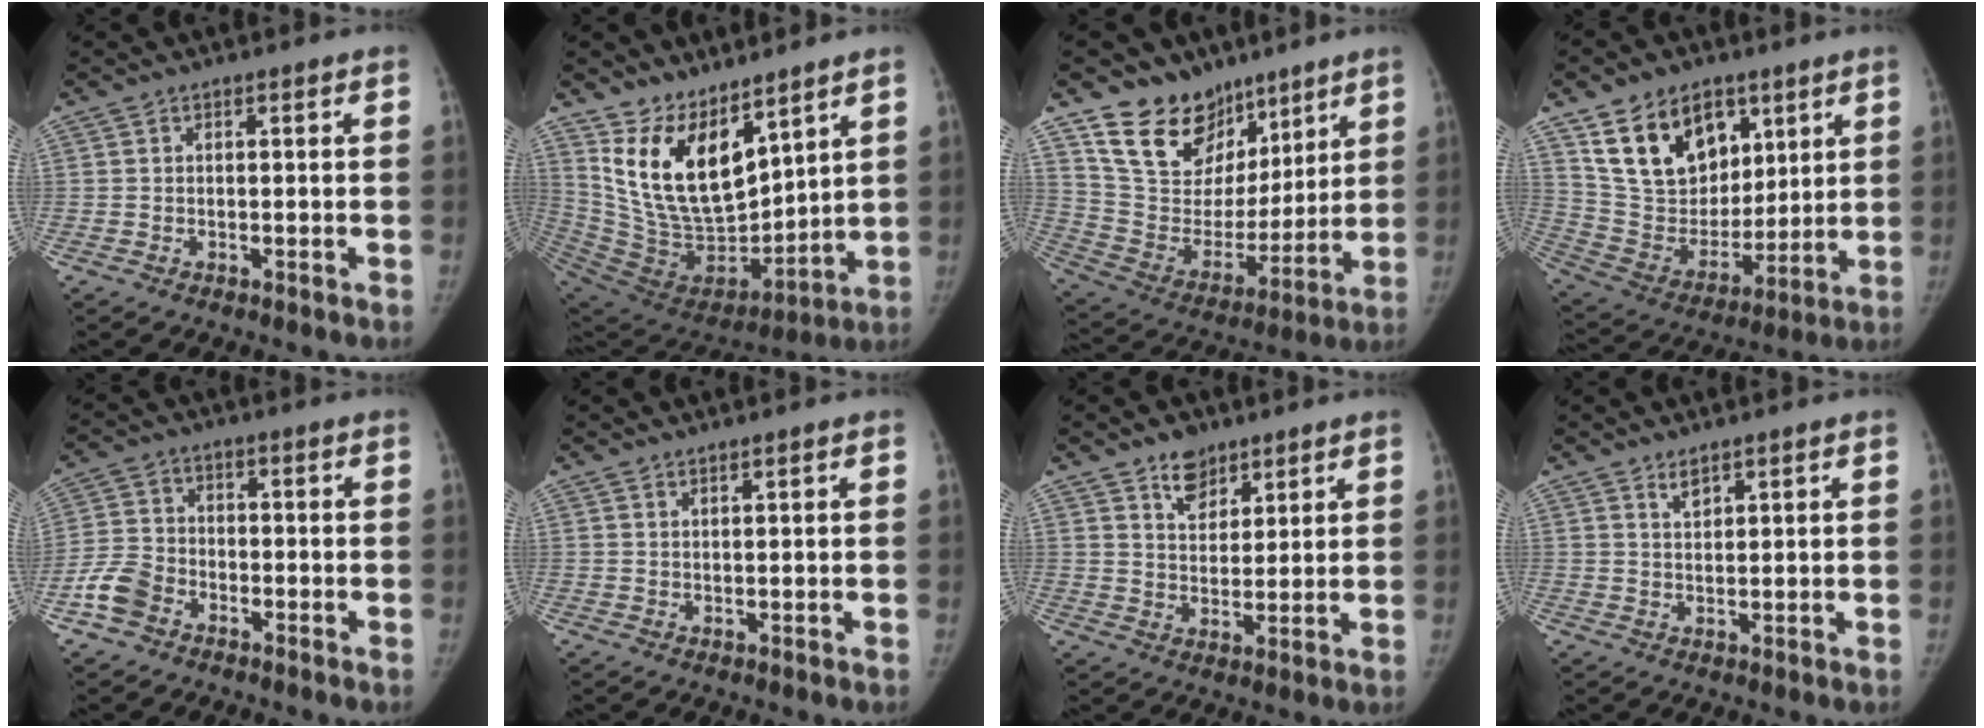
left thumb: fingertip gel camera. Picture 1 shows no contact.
{"total": 17.7, "force": [11.0, 8.4, 11.0], "torque": [-0.156, -0.078, 0.233]}
{"total": 18.5, "force": [13.0, 12.1, 5.1], "torque": [-0.030, -0.077, 0.239]}
{"total": 18.6, "force": [9.9, 12.6, 9.5], "torque": [-0.124, -0.044, 0.193]}
{"total": 6.3, "force": [-3.6, 4.4, 2.7], "torque": [-0.050, 0.018, -0.077]}
{"total": 0.7, "force": [0.7, 0.0, 0.2], "torque": [-0.004, -0.006, 0.014]}
{"total": 6.0, "force": [4.3, 3.6, 2.2], "torque": [-0.007, -0.031, 0.075]}
{"total": 2.0, "force": [1.7, 0.6, 0.9], "torque": [-0.012, -0.014, 0.034]}